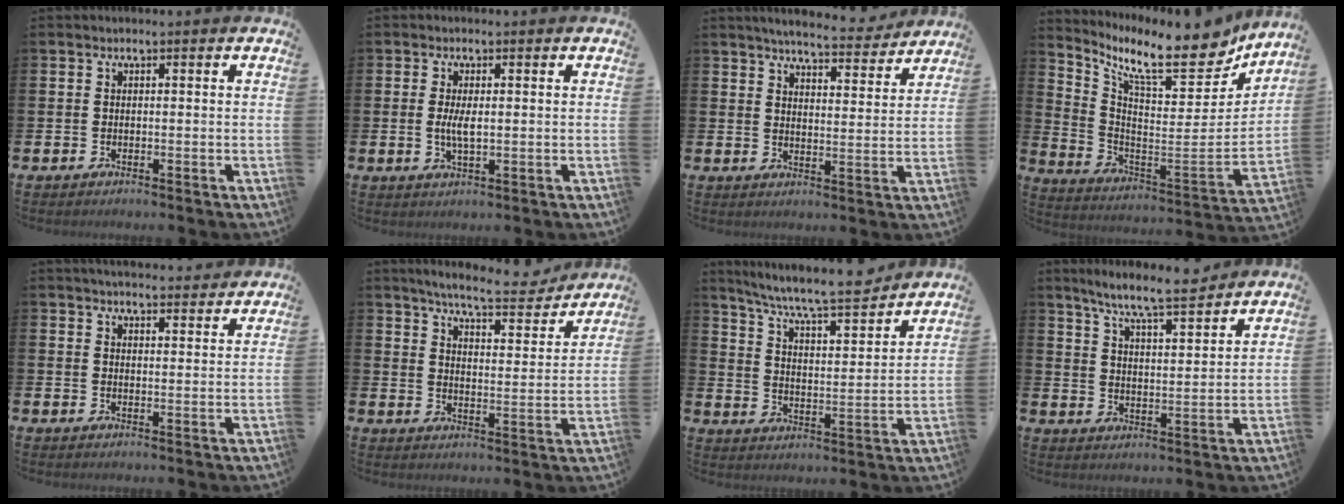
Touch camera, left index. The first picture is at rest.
{"total": 2.9, "force": [0.2, 1.0, 2.7], "torque": [-0.048, 0.001, 0.001]}
{"total": 5.6, "force": [5.4, 0.6, 1.2], "torque": [-0.021, -0.039, 0.089]}
{"total": 12.6, "force": [9.9, 3.6, 6.9], "torque": [-0.136, -0.075, 0.161]}
{"total": 3.8, "force": [3.8, 0.3, 0.3], "torque": [0.000, -0.022, 0.066]}
{"total": 7.6, "force": [7.2, 0.6, 2.6], "torque": [-0.060, -0.044, 0.121]}
{"total": 8.2, "force": [7.6, 0.7, 3.1], "torque": [-0.083, -0.058, 0.126]}
{"total": 7.7, "force": [7.1, 0.1, 2.9], "torque": [-0.072, -0.044, 0.123]}